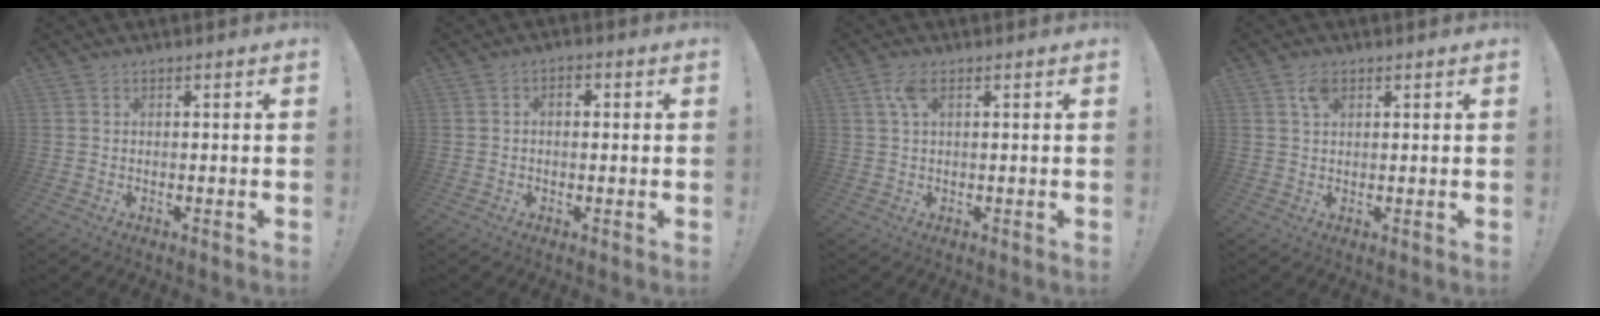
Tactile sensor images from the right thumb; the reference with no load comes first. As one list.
[{"total": 1.9, "force": [-0.3, 1.2, 1.4], "torque": [-0.010, 0.000, -0.010]}, {"total": 3.9, "force": [1.5, 1.5, 3.3], "torque": [-0.068, 0.003, 0.025]}, {"total": 3.8, "force": [2.0, 2.1, 2.5], "torque": [-0.044, -0.001, 0.036]}]